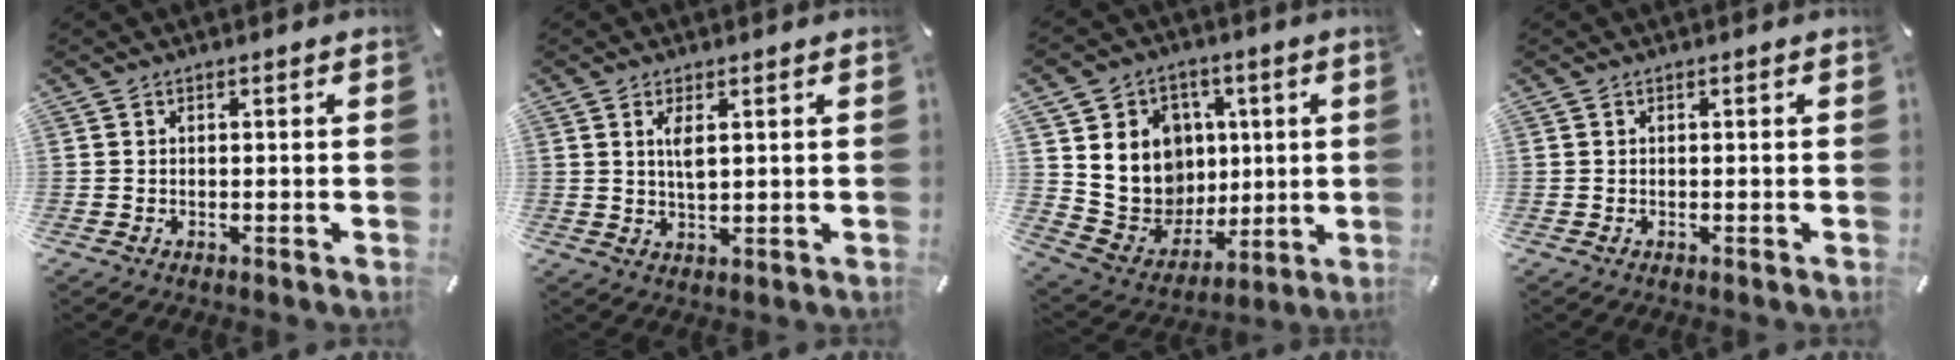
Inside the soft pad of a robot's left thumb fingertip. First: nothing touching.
{"total": 3.9, "force": [1.3, 1.4, 3.4], "torque": [-0.078, -0.006, 0.015]}
{"total": 14.3, "force": [2.5, 13.7, 3.2], "torque": [-0.038, -0.025, 0.077]}
{"total": 0.0}